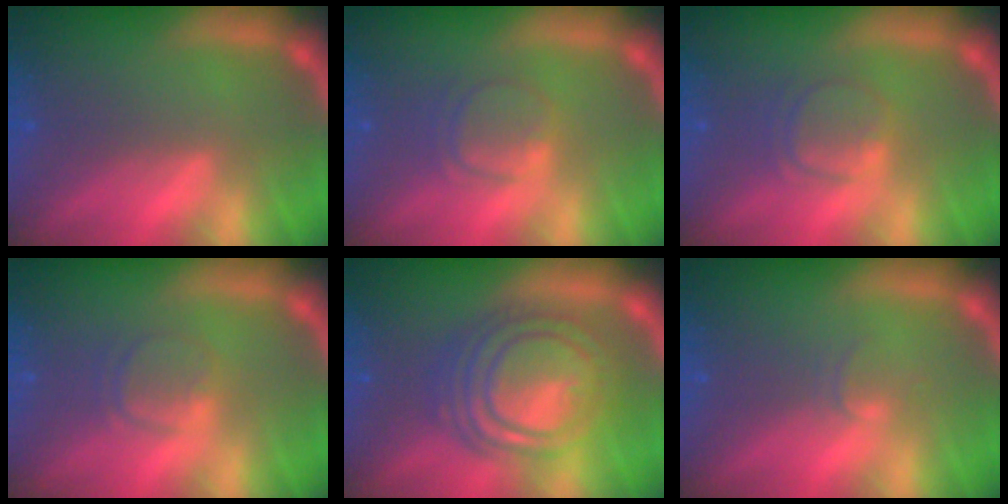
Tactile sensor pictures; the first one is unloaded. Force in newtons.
{"total": 3.0}
{"total": 3.0}
{"total": 2.4}
{"total": 10.0}
{"total": 1.0}